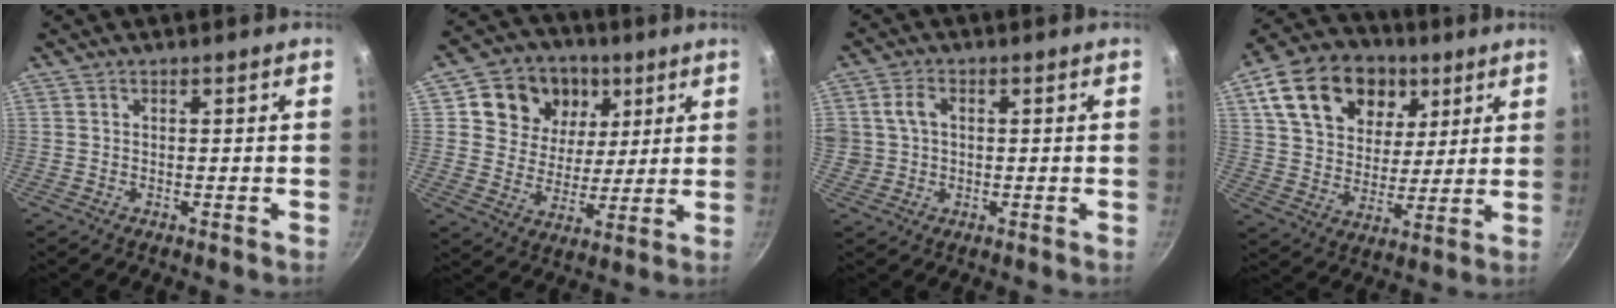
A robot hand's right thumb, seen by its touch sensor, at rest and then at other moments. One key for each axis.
{"total": 14.1, "fx": 5.4, "fy": 11.6, "fz": 5.9, "tx": -0.069, "ty": -0.019, "tz": 0.086}
{"total": 4.4, "fx": 0.8, "fy": 3.5, "fz": 2.5, "tx": -0.031, "ty": 0.008, "tz": 0.017}
{"total": 20.6, "fx": 8.8, "fy": 14.6, "fz": 11.5, "tx": -0.184, "ty": -0.009, "tz": 0.146}